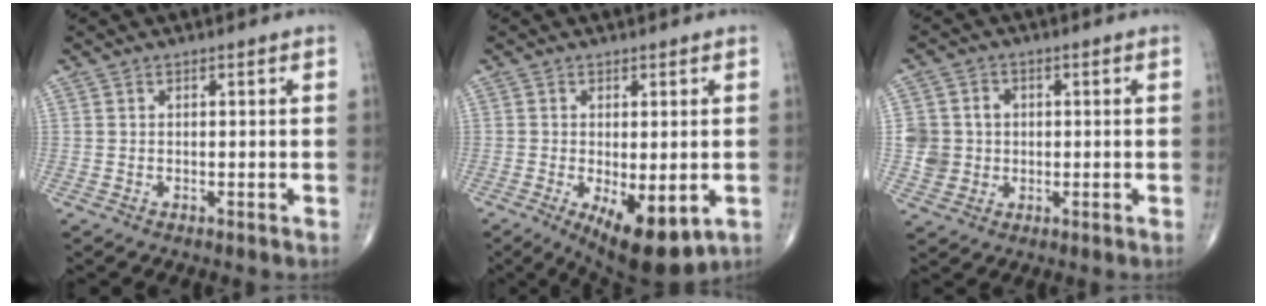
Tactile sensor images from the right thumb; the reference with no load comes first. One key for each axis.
{"total": 11.2, "fx": -3.8, "fy": 4.6, "fz": 9.5, "tx": -0.136, "ty": -0.017, "tz": -0.046}
{"total": 6.5, "fx": 0.0, "fy": 6.1, "fz": 2.1, "tx": -0.016, "ty": 0.006, "tz": 0.003}